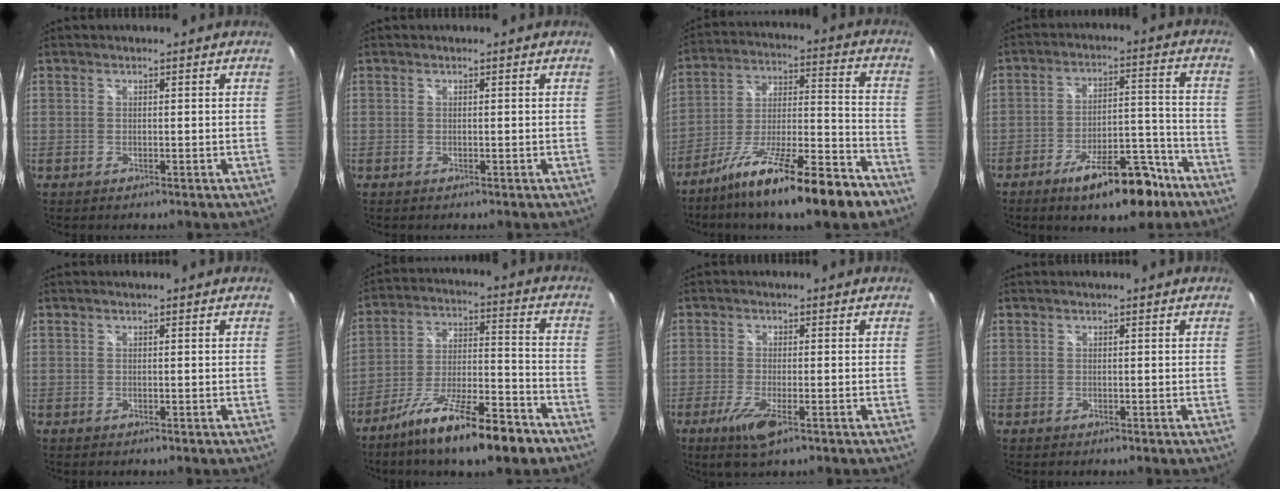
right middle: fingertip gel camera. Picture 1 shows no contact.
{"total": 0.0}
{"total": 20.2, "force": [-14.2, 3.3, 14.0], "torque": [-0.235, -0.025, -0.228]}
{"total": 13.4, "force": [-9.1, 4.8, 8.6], "torque": [-0.142, 0.015, -0.130]}
{"total": 0.0}
{"total": 16.4, "force": [-11.4, 3.3, 11.3], "torque": [-0.202, -0.019, -0.189]}
{"total": 5.6, "force": [-2.9, 0.8, 4.7], "torque": [-0.104, -0.018, -0.054]}
{"total": 0.0}